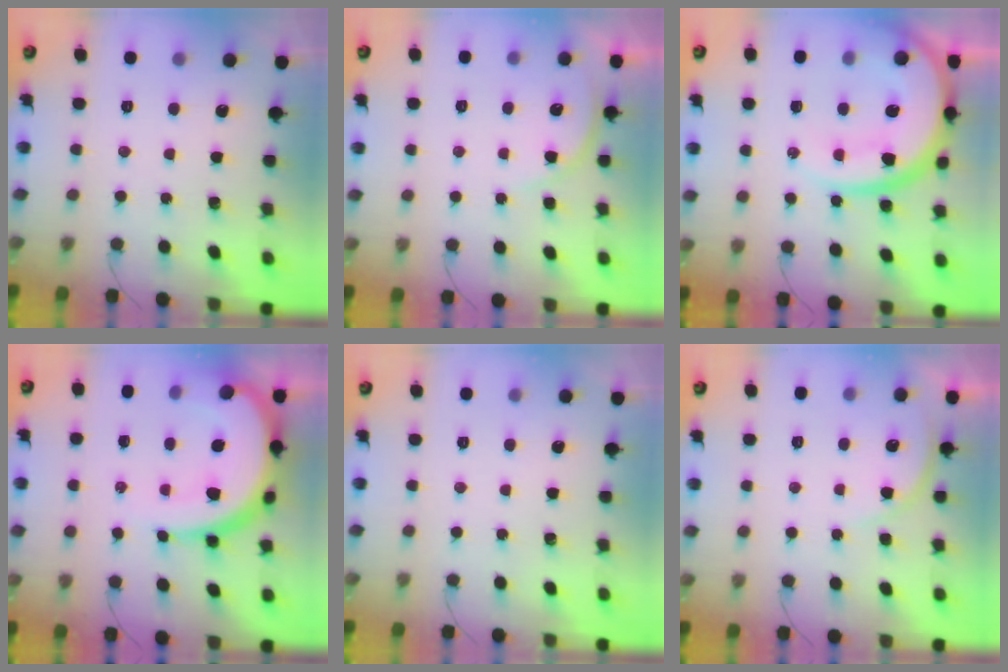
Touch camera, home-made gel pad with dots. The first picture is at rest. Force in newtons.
{"total": 4.7, "press": 4.6, "slide": 0.6}
{"total": 18.8, "press": 18.6, "slide": 2.2}
{"total": 16.4, "press": 16.4, "slide": 1.5}
{"total": 0.0}
{"total": 4.7, "press": 4.6, "slide": 0.6}